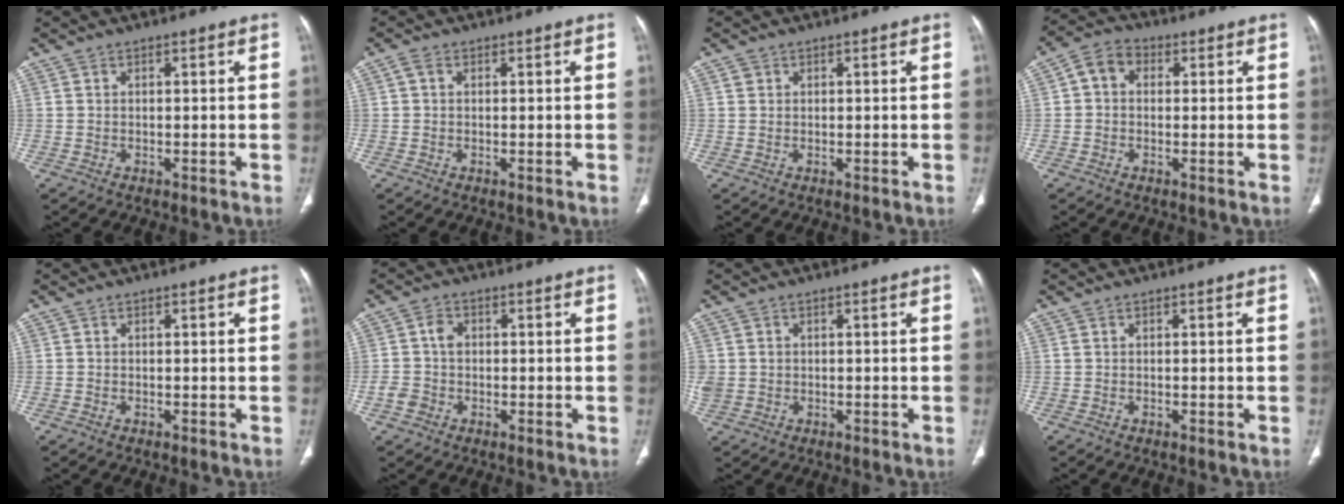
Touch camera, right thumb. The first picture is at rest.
{"total": 1.4, "force": [0.3, 1.0, 1.0], "torque": [-0.021, 0.008, 0.006]}
{"total": 0.9, "force": [0.3, 0.8, 0.2], "torque": [0.005, 0.000, 0.005]}
{"total": 5.4, "force": [0.7, 4.3, 3.2], "torque": [-0.044, 0.017, 0.002]}
{"total": 0.0}
{"total": 4.0, "force": [-0.5, 3.6, 1.9], "torque": [-0.027, 0.018, -0.013]}
{"total": 3.4, "force": [0.1, 3.0, 1.6], "torque": [-0.043, 0.009, 0.013]}
{"total": 0.0}